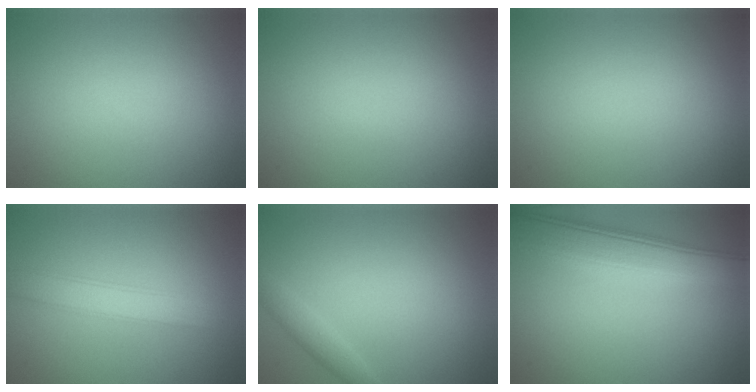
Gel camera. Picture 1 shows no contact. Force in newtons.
{"total": 0.0}
{"total": 0.0}
{"total": 2.8, "press": 2.7, "slide": 0.1}
{"total": 1.5, "press": 1.5, "slide": 0.1}
{"total": 6.8, "press": 6.8, "slide": 0.4}